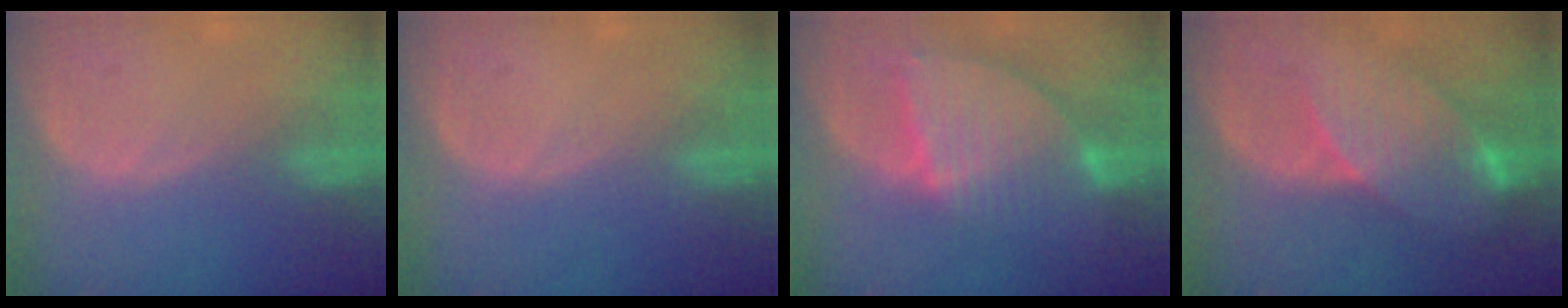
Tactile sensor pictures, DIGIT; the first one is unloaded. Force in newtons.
{"total": 0.0}
{"total": 9.1, "press": 7.7, "slide": 4.8}
{"total": 8.2, "press": 7.6, "slide": 3.1}